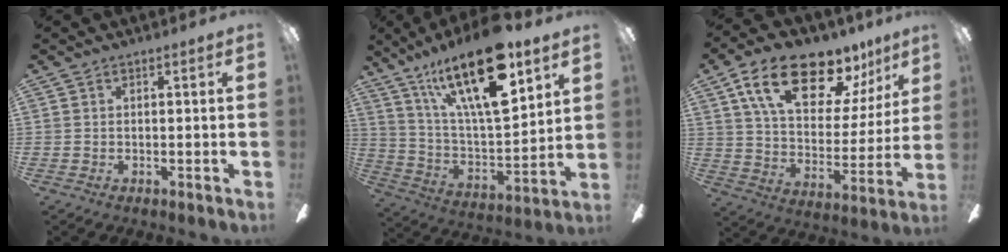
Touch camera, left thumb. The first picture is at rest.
{"total": 24.9, "force": [15.2, 8.4, 17.9], "torque": [-0.324, -0.078, 0.253]}
{"total": 20.1, "force": [13.2, 9.1, 12.1], "torque": [-0.202, -0.071, 0.226]}